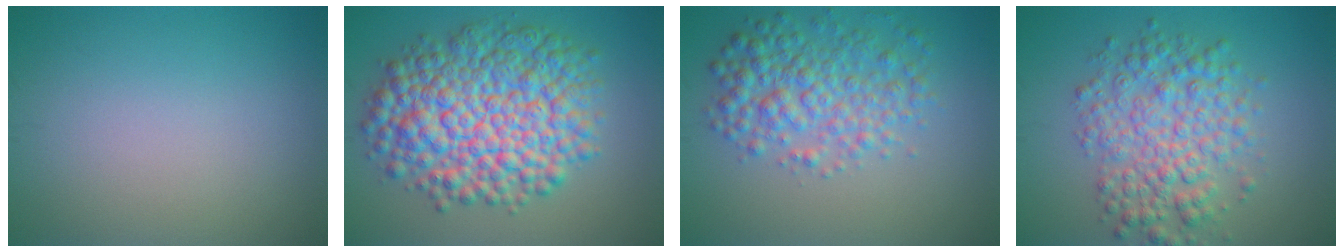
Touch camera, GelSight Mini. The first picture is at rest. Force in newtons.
{"total": 11.4, "press": 11.4, "slide": 0.2}
{"total": 5.3, "press": 5.3, "slide": 0.1}
{"total": 5.9, "press": 5.9, "slide": 0.0}